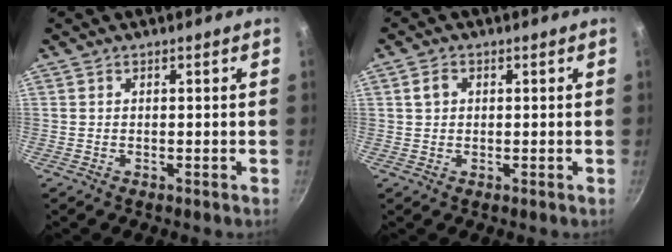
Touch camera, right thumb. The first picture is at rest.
{"total": 2.2, "force": [0.5, 1.8, 1.2], "torque": [-0.018, 0.004, 0.010]}